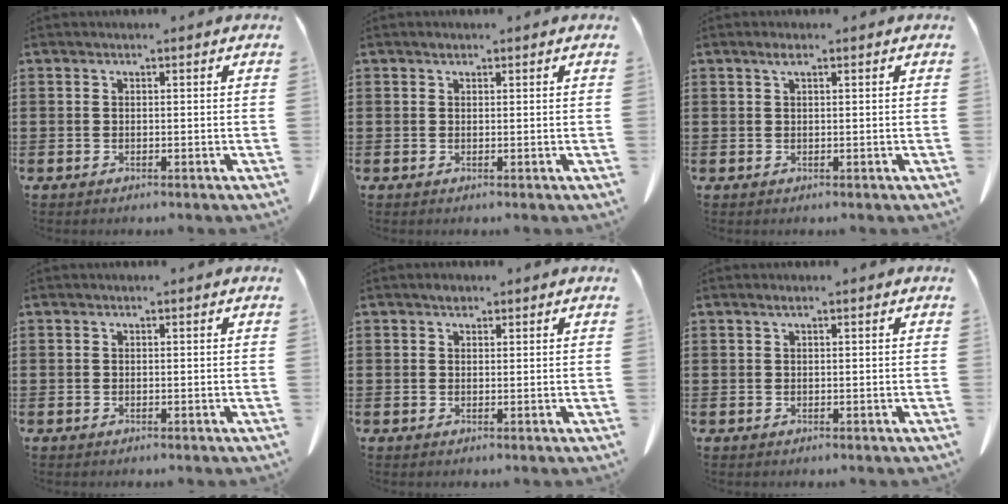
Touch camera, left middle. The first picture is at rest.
{"total": 0.5, "force": [0.3, 0.4, 0.3], "torque": [-0.006, 0.003, 0.006]}
{"total": 1.3, "force": [0.6, 0.3, 1.1], "torque": [-0.023, 0.003, 0.011]}
{"total": 0.0}
{"total": 1.2, "force": [0.9, 0.7, 0.4], "torque": [-0.003, 0.000, 0.015]}
{"total": 0.6, "force": [0.3, 0.0, 0.5], "torque": [-0.010, 0.001, 0.006]}